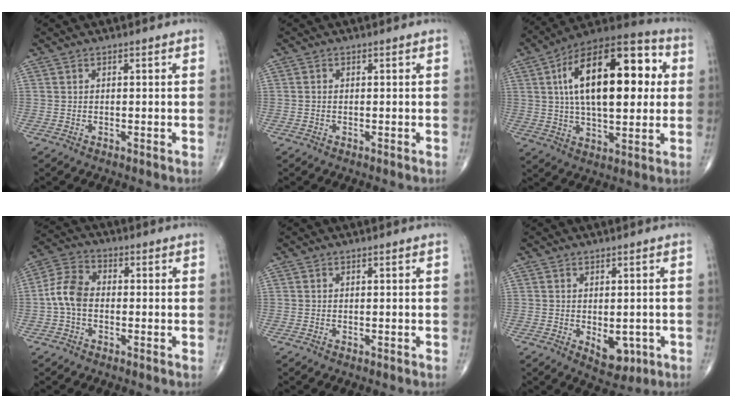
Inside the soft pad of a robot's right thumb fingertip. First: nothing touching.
{"total": 0.0}
{"total": 25.0, "force": [4.9, 11.9, 21.5], "torque": [-0.325, 0.018, 0.069]}
{"total": 7.2, "force": [-0.9, 4.9, 5.1], "torque": [-0.098, 0.023, -0.030]}
{"total": 0.0}
{"total": 5.6, "force": [-1.3, 3.3, 4.2], "torque": [-0.036, -0.005, -0.005]}